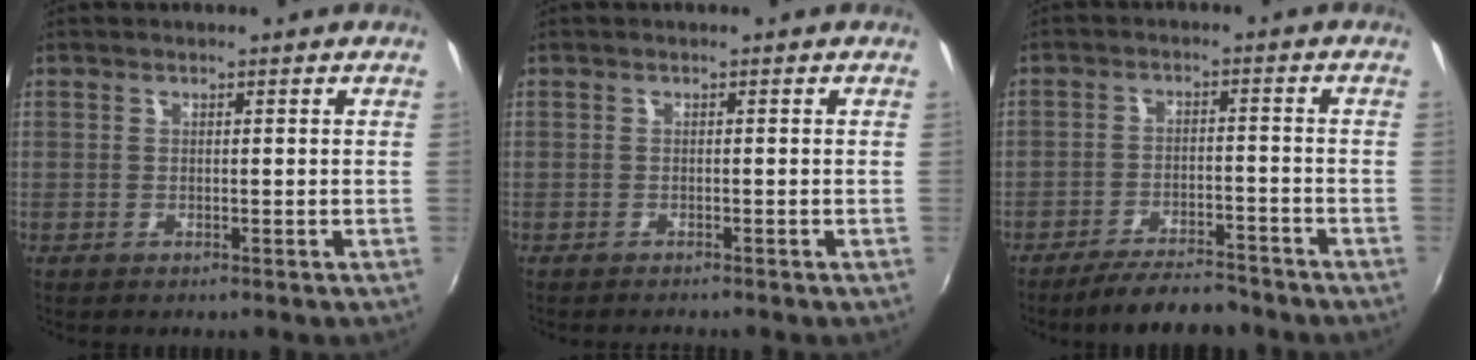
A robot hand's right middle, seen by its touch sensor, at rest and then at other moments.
{"total": 1.4, "force": [-1.4, 0.1, 0.4], "torque": [-0.008, -0.011, -0.023]}
{"total": 9.2, "force": [-8.1, 2.1, 3.8], "torque": [-0.091, 0.003, -0.119]}